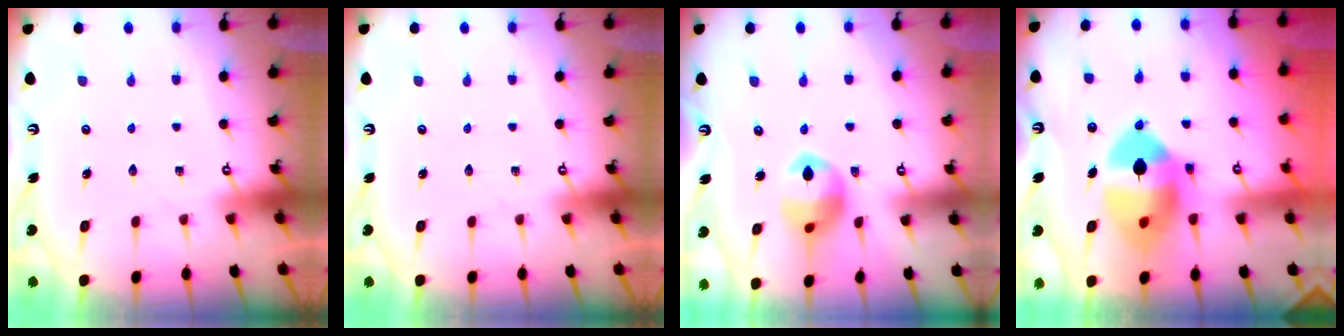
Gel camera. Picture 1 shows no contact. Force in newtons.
{"total": 0.0}
{"total": 12.0, "press": 11.8, "slide": 1.6}
{"total": 14.2, "press": 14.0, "slide": 2.0}